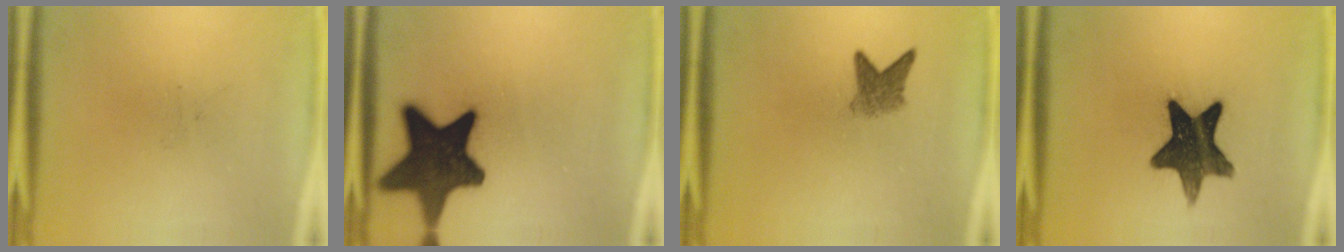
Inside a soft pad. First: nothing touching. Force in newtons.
{"total": 17.3}
{"total": 3.1}
{"total": 13.6}